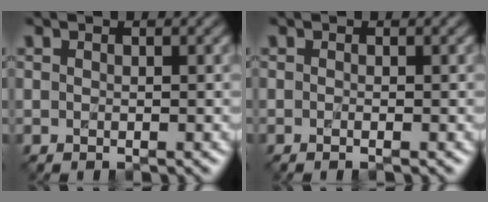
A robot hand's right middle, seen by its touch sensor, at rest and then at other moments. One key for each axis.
{"total": 1.2, "fx": -0.2, "fy": 0.6, "fz": 1.0, "tx": -0.005, "ty": -0.007, "tz": -0.010}